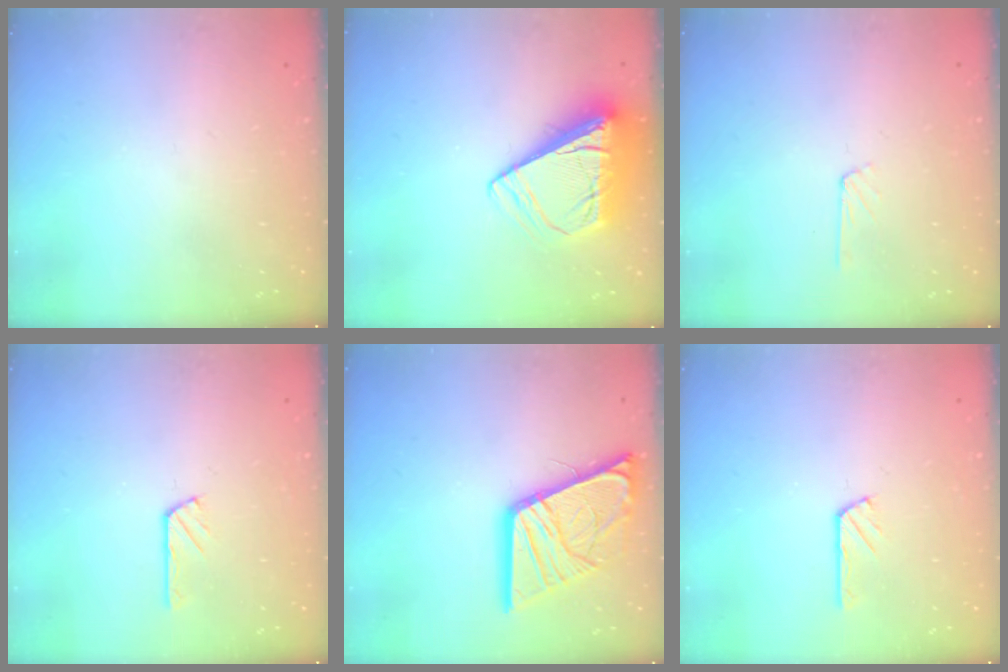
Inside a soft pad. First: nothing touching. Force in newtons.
{"total": 11.7, "press": 11.6, "slide": 1.5}
{"total": 2.9, "press": 2.9, "slide": 0.3}
{"total": 2.9, "press": 2.9, "slide": 0.5}
{"total": 22.3, "press": 22.1, "slide": 2.5}
{"total": 2.9, "press": 2.9, "slide": 0.5}